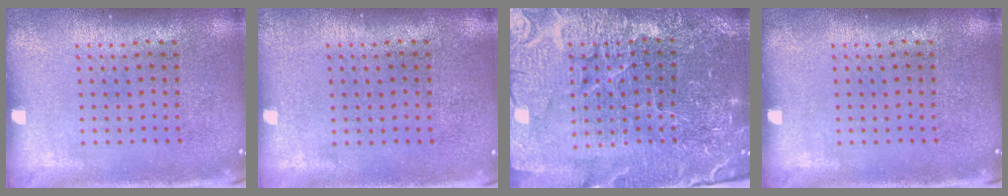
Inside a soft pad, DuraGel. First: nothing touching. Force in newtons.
{"total": 0.0}
{"total": 4.6, "press": 4.4, "slide": 1.1}
{"total": 0.0}